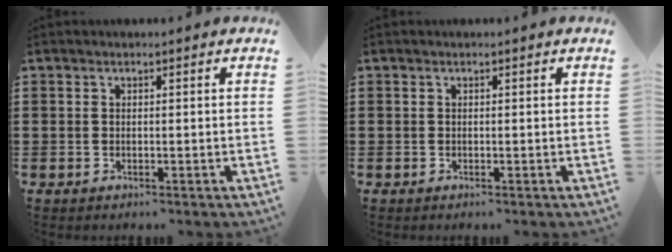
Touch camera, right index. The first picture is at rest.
{"total": 0.0}